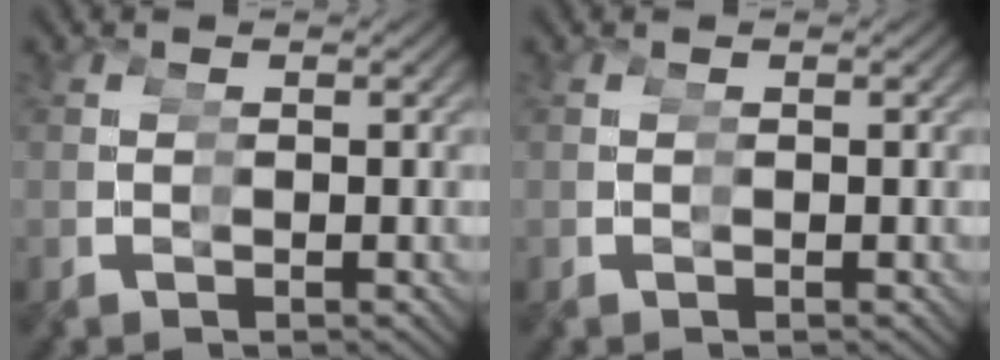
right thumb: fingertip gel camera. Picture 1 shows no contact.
{"total": 0.0}